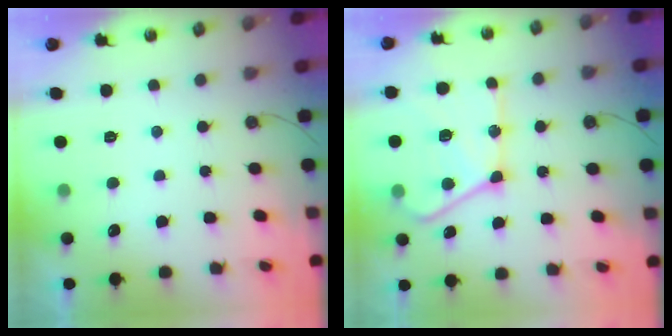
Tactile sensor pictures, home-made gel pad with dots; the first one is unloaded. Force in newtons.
{"total": 22.3, "press": 22.2, "slide": 2.8}